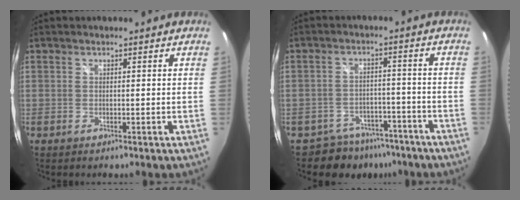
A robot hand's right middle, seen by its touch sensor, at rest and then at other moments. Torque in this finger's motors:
{"motor_torque": [-0.72, -0.18, -0.08, -0.02]}